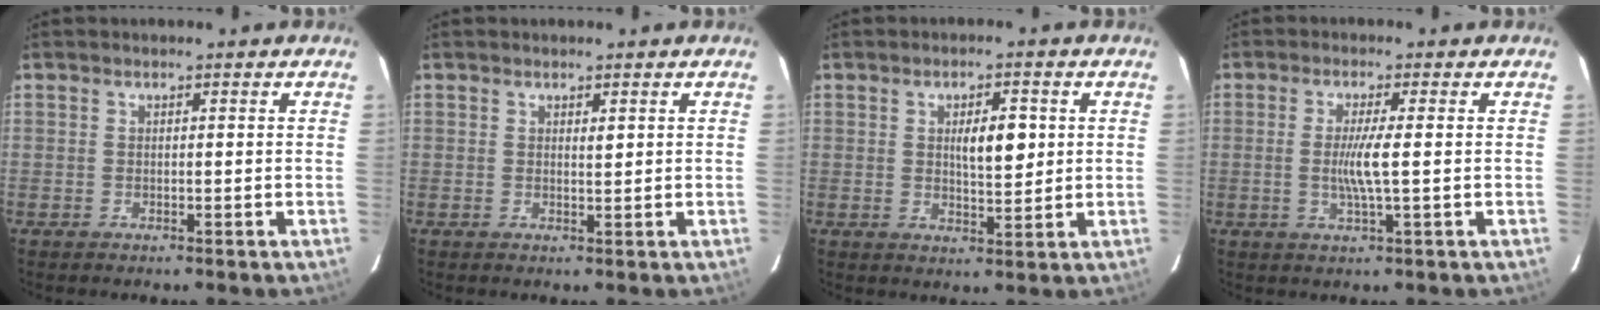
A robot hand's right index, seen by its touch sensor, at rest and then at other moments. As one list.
[{"total": 0.8, "force": [0.4, 0.2, 0.6], "torque": [-0.014, -0.004, 0.008]}, {"total": 5.3, "force": [1.1, 1.7, 4.9], "torque": [-0.076, 0.002, 0.020]}, {"total": 4.5, "force": [-0.1, -0.4, 4.5], "torque": [-0.092, -0.009, -0.004]}]